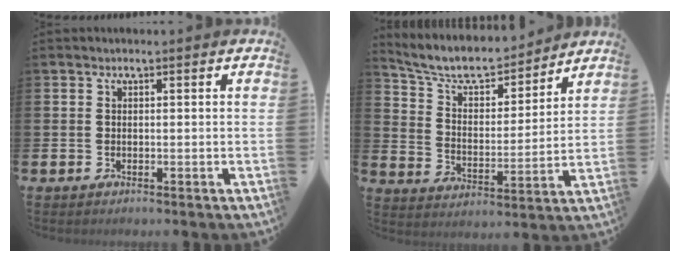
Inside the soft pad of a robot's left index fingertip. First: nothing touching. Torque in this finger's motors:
{"motor_torque": [-0.23, -0.65, 0.48, 0.11]}